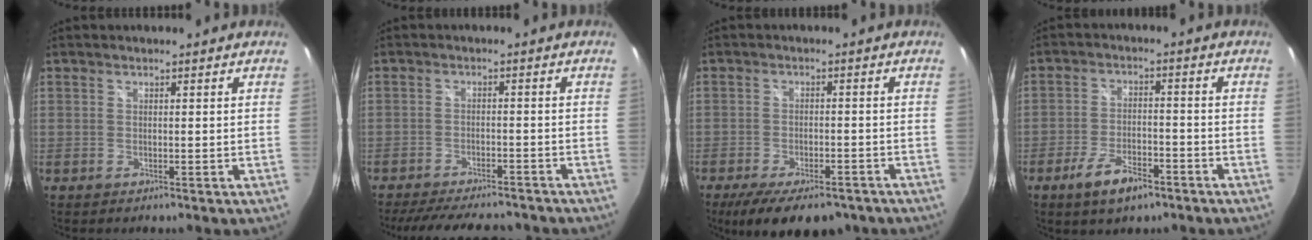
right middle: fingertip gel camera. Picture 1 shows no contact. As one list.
[{"total": 14.8, "force": [-12.7, 3.9, 6.5], "torque": [-0.133, -0.012, -0.179]}, {"total": 13.3, "force": [-10.0, 4.8, 7.4], "torque": [-0.148, -0.030, -0.146]}, {"total": 8.1, "force": [-5.2, 3.1, 5.4], "torque": [-0.119, -0.006, -0.087]}]